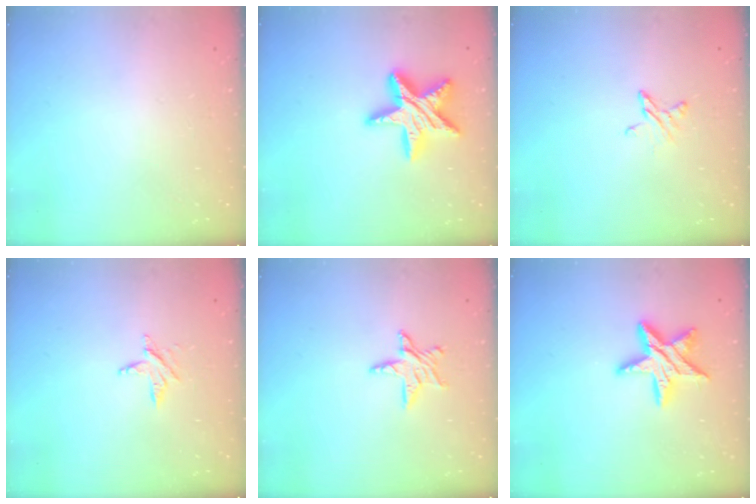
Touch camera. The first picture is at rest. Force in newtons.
{"total": 16.4, "press": 16.4, "slide": 1.0}
{"total": 4.6, "press": 4.5, "slide": 0.5}
{"total": 3.6, "press": 3.6, "slide": 0.4}
{"total": 7.5, "press": 7.4, "slide": 0.8}
{"total": 13.8, "press": 13.8, "slide": 0.7}